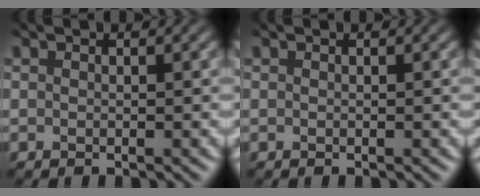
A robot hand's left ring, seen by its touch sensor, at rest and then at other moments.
{"total": 0.0}